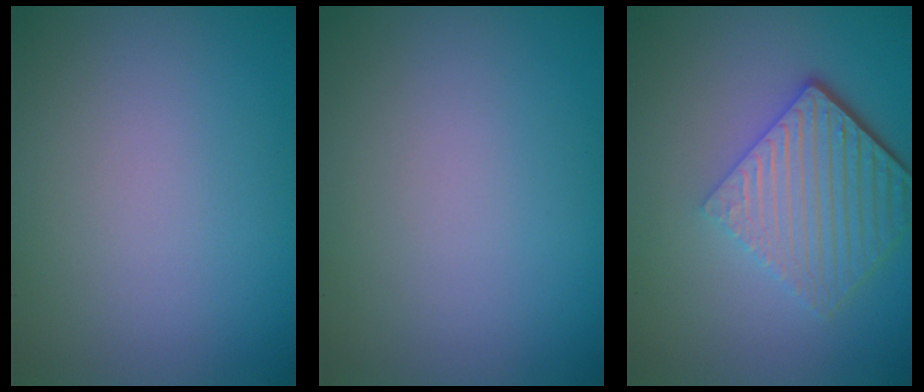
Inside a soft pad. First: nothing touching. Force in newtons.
{"total": 0.0}
{"total": 6.2, "press": 4.2, "slide": 4.5}